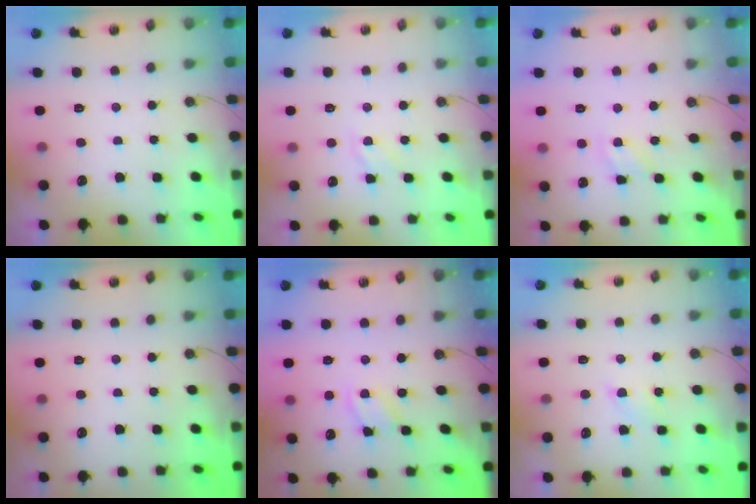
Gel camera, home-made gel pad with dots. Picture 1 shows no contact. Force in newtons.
{"total": 6.9, "press": 6.8, "slide": 0.7}
{"total": 4.0, "press": 4.0, "slide": 0.2}
{"total": 0.0}
{"total": 2.1, "press": 2.1, "slide": 0.4}
{"total": 4.5, "press": 4.4, "slide": 0.7}